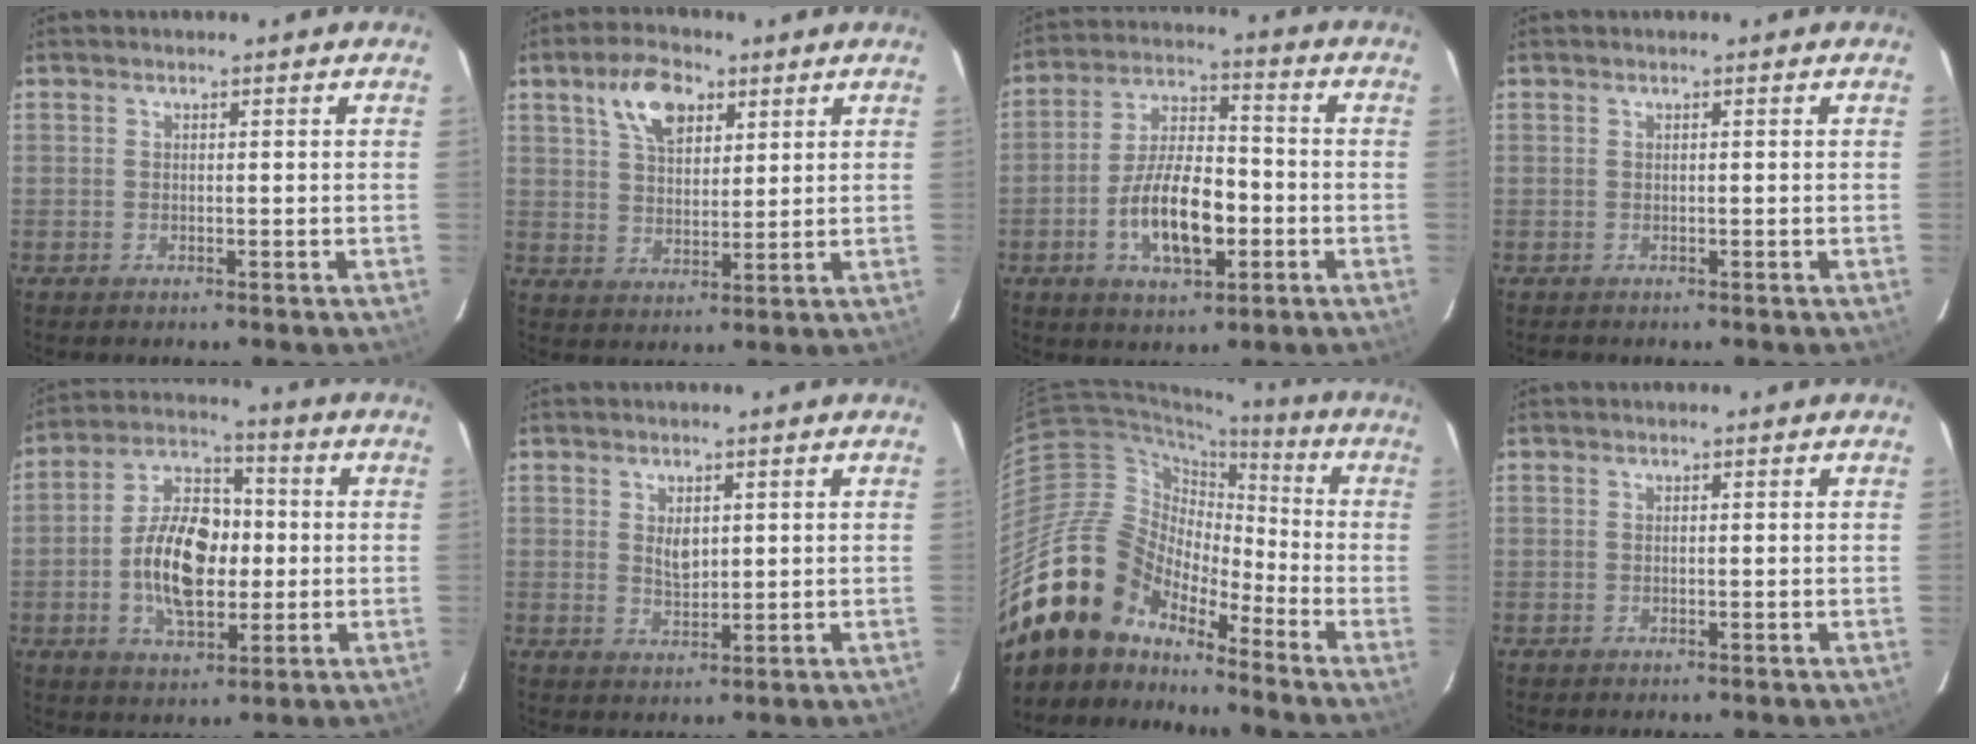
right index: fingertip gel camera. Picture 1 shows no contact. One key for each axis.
{"total": 9.1, "fx": 4.7, "fy": 4.8, "fz": 6.1, "tx": -0.109, "ty": 0.019, "tz": 0.086}
{"total": 13.0, "fx": -3.9, "fy": 5.9, "fz": 10.9, "tx": -0.210, "ty": 0.007, "tz": -0.063}
{"total": 0.0}
{"total": 14.5, "fx": -1.6, "fy": 8.3, "fz": 11.8, "tx": -0.224, "ty": 0.019, "tz": -0.028}
{"total": 3.4, "fx": 0.9, "fy": 2.1, "fz": 2.5, "tx": -0.040, "ty": 0.000, "tz": 0.019}
{"total": 17.7, "fx": -14.2, "fy": 8.8, "fz": 5.9, "tx": -0.117, "ty": 0.018, "tz": -0.267}
{"total": 0.0}